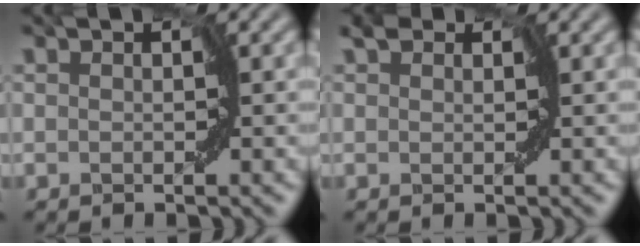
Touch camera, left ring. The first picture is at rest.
{"total": 1.2, "force": [0.7, 0.8, 0.4], "torque": [0.000, 0.004, -0.002]}